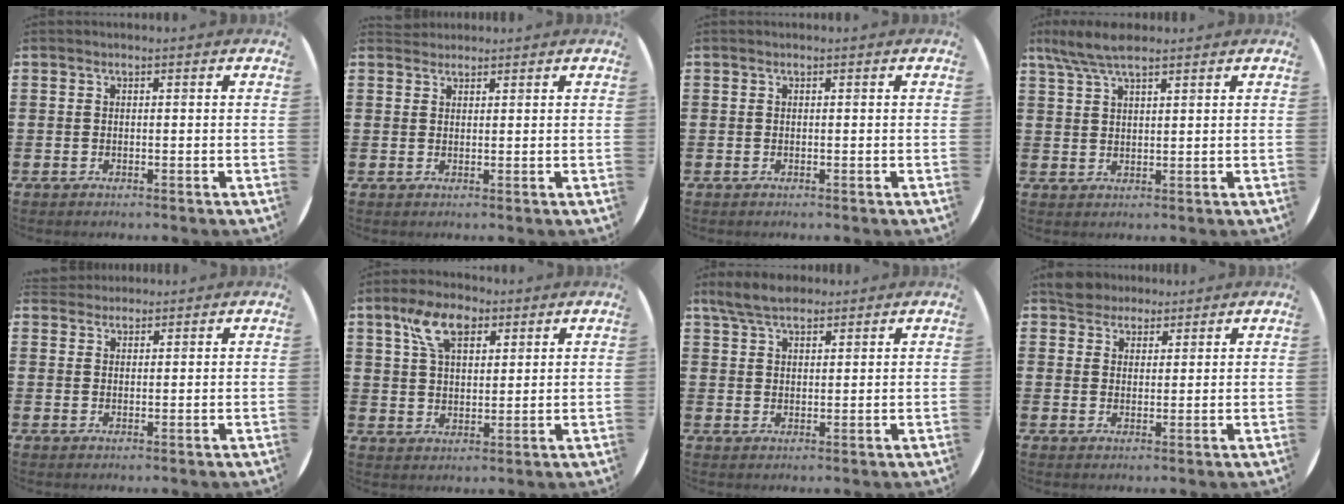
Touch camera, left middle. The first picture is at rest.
{"total": 1.3, "force": [1.3, 0.3, -0.2], "torque": [0.001, 0.002, 0.026]}
{"total": 0.0}
{"total": 5.4, "force": [4.2, 1.3, 3.2], "torque": [-0.071, -0.003, 0.075]}
{"total": 2.1, "force": [2.0, 0.6, -0.2], "torque": [-0.001, 0.001, 0.040]}
{"total": 7.6, "force": [4.5, 4.0, 4.6], "torque": [-0.090, 0.005, 0.079]}
{"total": 5.2, "force": [4.4, 1.8, 2.1], "torque": [-0.052, -0.004, 0.082]}
{"total": 3.9, "force": [3.6, 1.6, 0.0], "torque": [-0.006, -0.001, 0.070]}